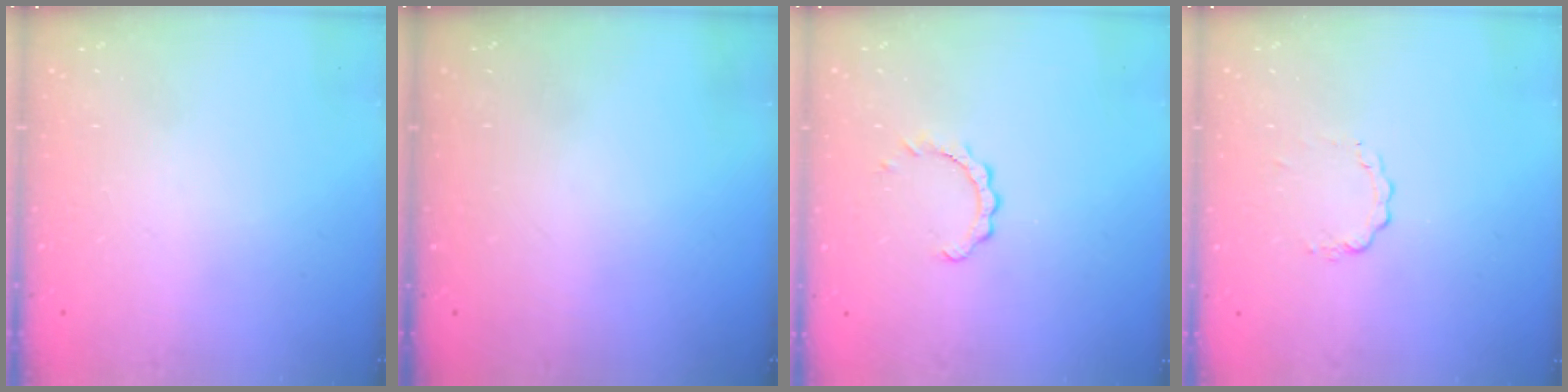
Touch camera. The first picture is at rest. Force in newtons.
{"total": 0.0}
{"total": 3.7, "press": 3.7, "slide": 0.4}
{"total": 3.3, "press": 3.3, "slide": 0.3}